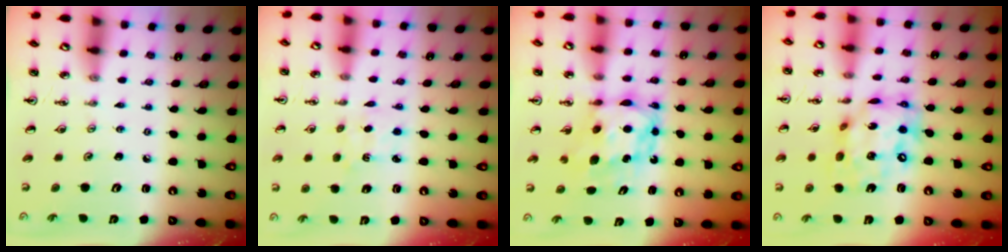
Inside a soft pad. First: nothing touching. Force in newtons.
{"total": 2.3, "press": 2.3, "slide": 0.3}
{"total": 7.2, "press": 7.1, "slide": 0.7}
{"total": 15.1, "press": 15.0, "slide": 1.6}